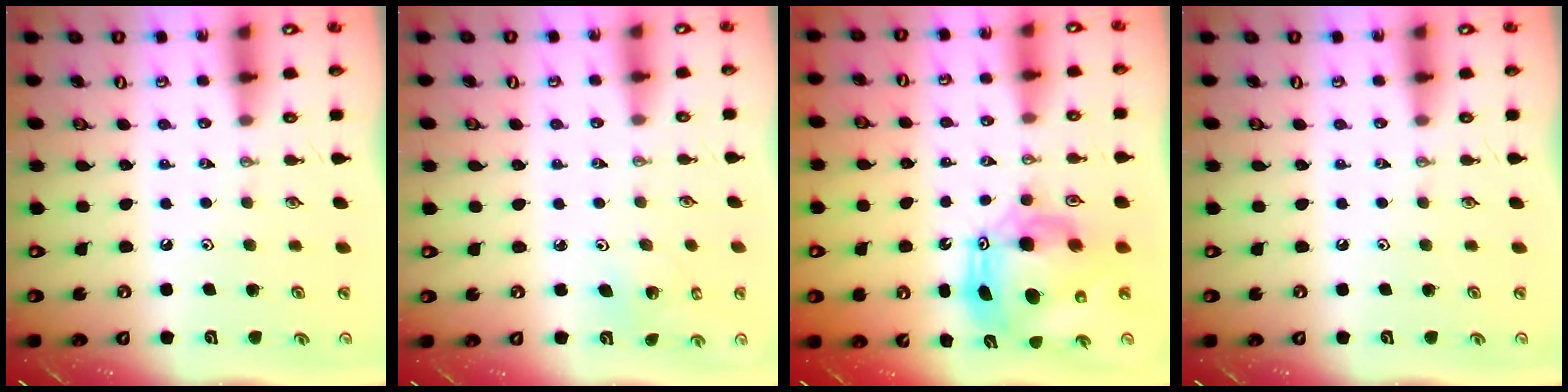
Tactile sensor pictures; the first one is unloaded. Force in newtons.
{"total": 2.3, "press": 2.3, "slide": 0.2}
{"total": 13.8, "press": 13.8, "slide": 1.6}
{"total": 0.0}